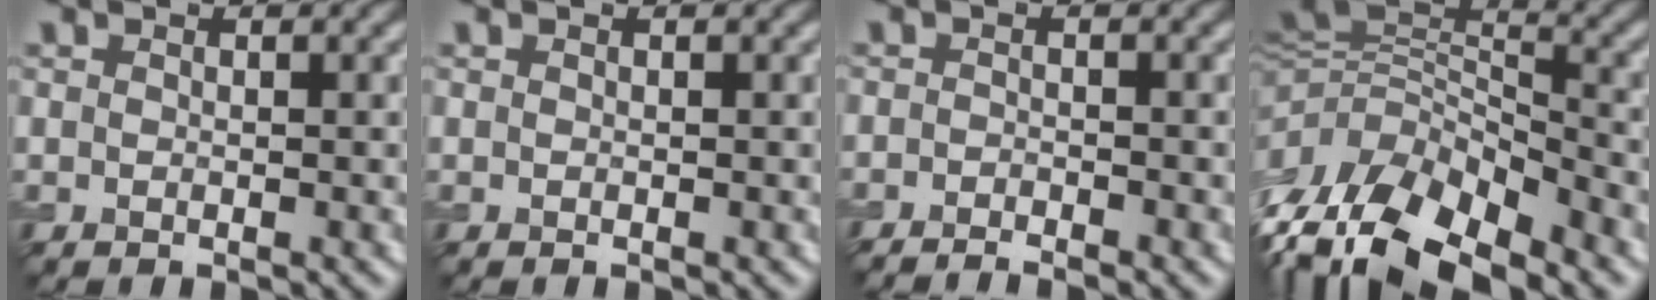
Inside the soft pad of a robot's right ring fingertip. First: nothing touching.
{"total": 0.0}
{"total": 2.2, "force": [-1.9, 0.3, 1.0], "torque": [-0.023, 0.004, -0.037]}
{"total": 12.6, "force": [-7.5, 6.2, 8.0], "torque": [-0.178, 0.009, -0.124]}